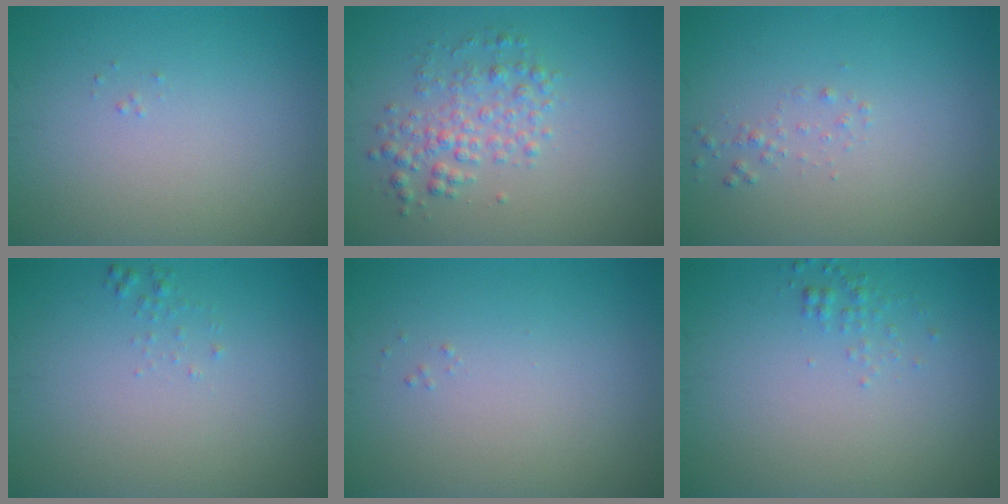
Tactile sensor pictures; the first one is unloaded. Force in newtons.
{"total": 2.9, "press": 2.9, "slide": 0.1}
{"total": 0.7, "press": 0.7, "slide": 0.0}
{"total": 0.5, "press": 0.5, "slide": 0.0}
{"total": 0.0}
{"total": 0.9, "press": 0.9, "slide": 0.0}